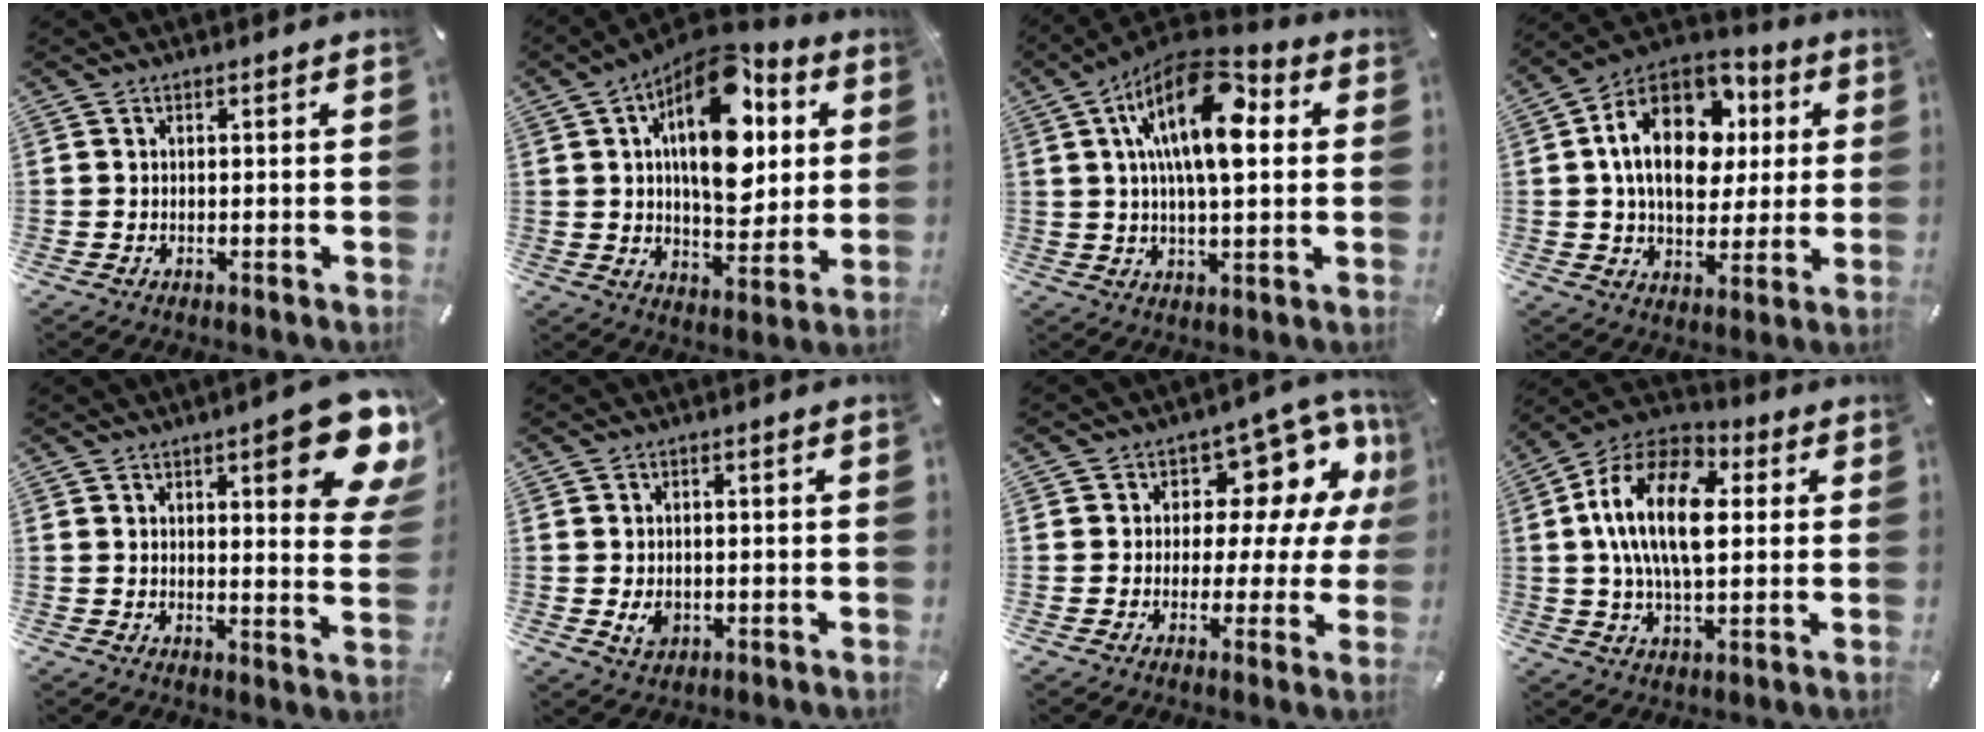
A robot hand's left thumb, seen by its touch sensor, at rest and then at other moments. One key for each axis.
{"total": 20.5, "fx": 7.3, "fy": 11.2, "fz": 15.4, "tx": -0.240, "ty": -0.037, "tz": 0.121}
{"total": 18.4, "fx": 5.4, "fy": 8.5, "fz": 15.5, "tx": -0.275, "ty": -0.013, "tz": 0.085}
{"total": 19.2, "fx": 4.8, "fy": 13.4, "fz": 12.9, "tx": -0.238, "ty": -0.006, "tz": 0.083}
{"total": 15.0, "fx": 7.7, "fy": 4.1, "fz": 12.2, "tx": -0.155, "ty": -0.048, "tz": 0.120}
{"total": 3.3, "fx": -0.4, "fy": 2.6, "fz": 2.0, "tx": -0.035, "ty": -0.001, "tz": -0.010}
{"total": 11.3, "fx": 4.5, "fy": 8.0, "fz": 6.5, "tx": -0.079, "ty": -0.040, "tz": 0.080}
{"total": 18.5, "fx": 2.8, "fy": 11.0, "fz": 14.6, "tx": -0.298, "ty": 0.010, "tz": 0.045}